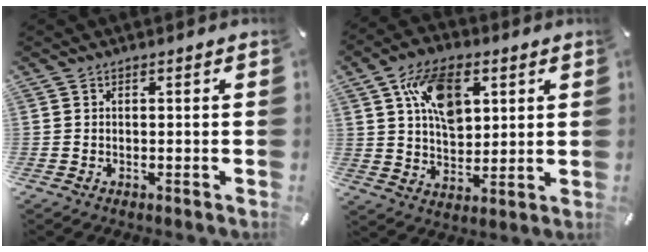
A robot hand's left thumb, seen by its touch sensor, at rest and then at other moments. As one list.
[{"total": 13.3, "force": [4.8, 8.5, 8.9], "torque": [-0.151, 0.000, 0.087]}]